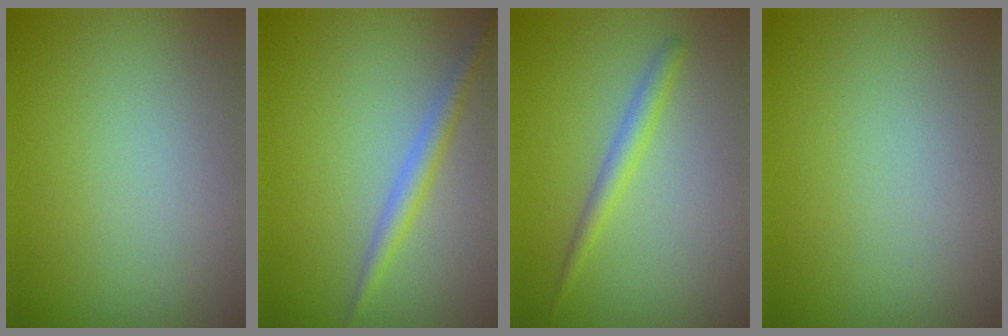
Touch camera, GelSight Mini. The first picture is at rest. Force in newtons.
{"total": 2.0, "press": 2.0, "slide": 0.1}
{"total": 1.7, "press": 1.7, "slide": 0.2}
{"total": 0.0}